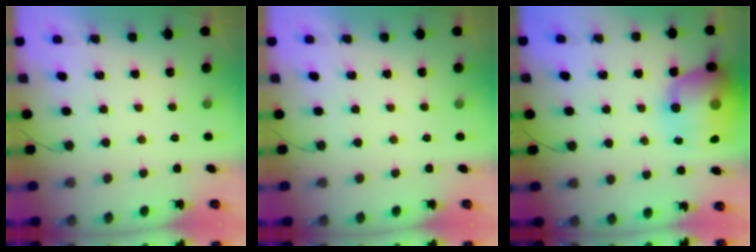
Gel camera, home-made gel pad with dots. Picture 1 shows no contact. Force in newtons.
{"total": 0.0}
{"total": 20.9, "press": 20.5, "slide": 4.5}